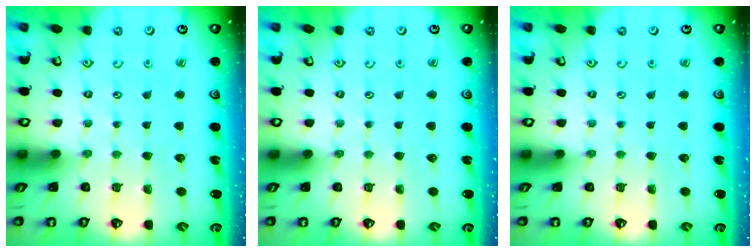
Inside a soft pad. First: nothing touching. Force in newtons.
{"total": 0.0}
{"total": 0.0}